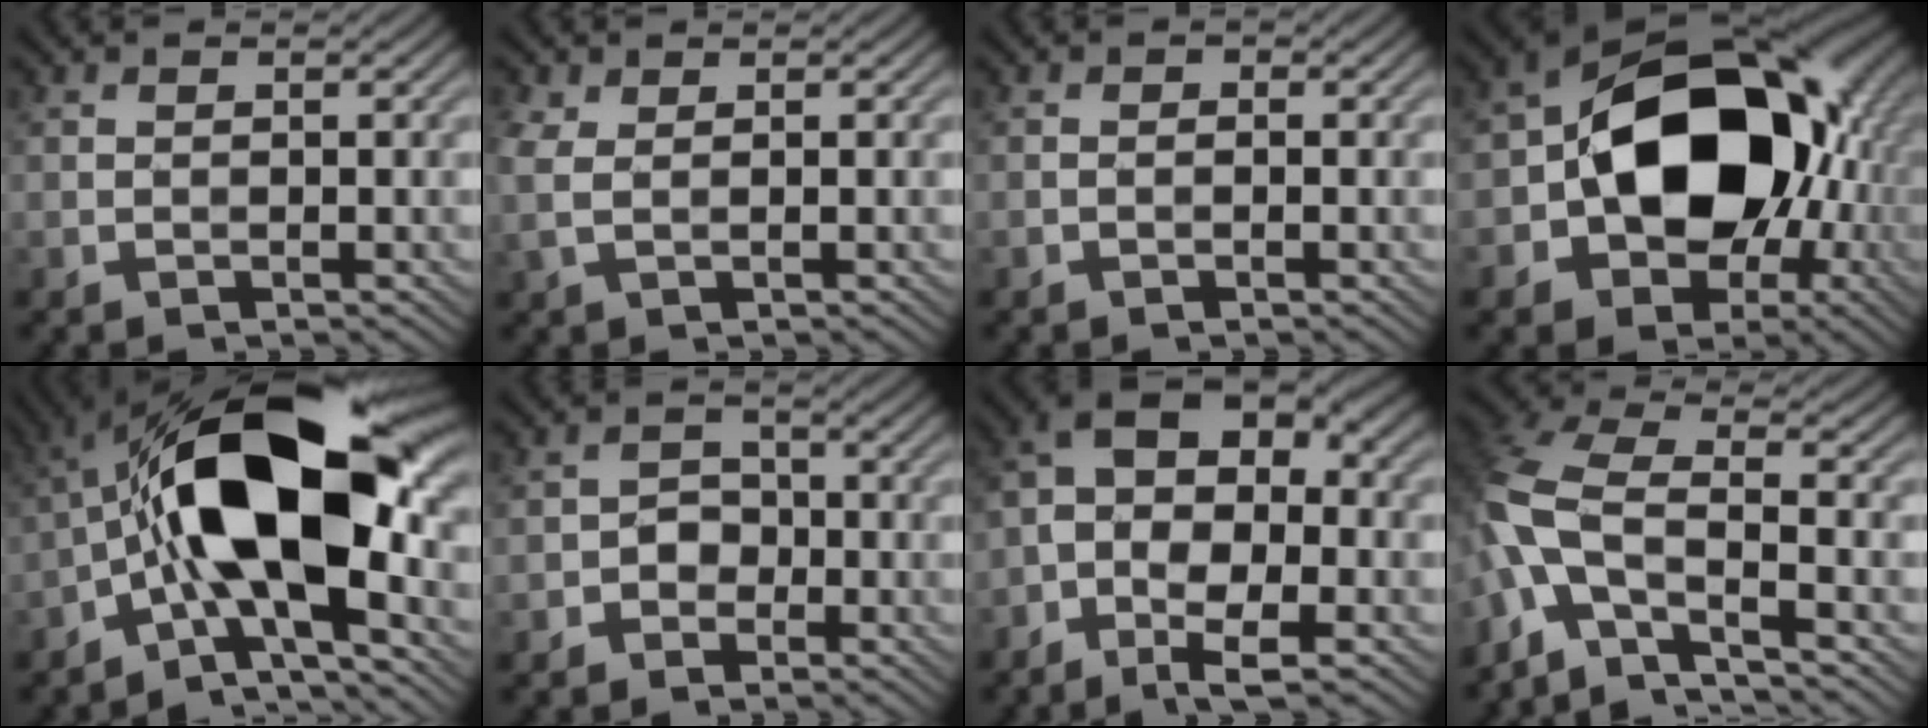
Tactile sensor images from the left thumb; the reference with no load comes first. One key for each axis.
{"total": 2.5, "fx": 0.8, "fy": 1.2, "fz": 2.1, "tx": -0.061, "ty": 0.005, "tz": 0.012}
{"total": 0.7, "fx": -0.3, "fy": 0.4, "fz": 0.4, "tx": -0.006, "ty": 0.000, "tz": -0.007}
{"total": 17.7, "fx": -1.6, "fy": 12.5, "fz": 12.4, "tx": -0.175, "ty": -0.003, "tz": -0.034}
{"total": 17.8, "fx": -1.6, "fy": 7.6, "fz": 16.0, "tx": -0.267, "ty": 0.034, "tz": -0.043}
{"total": 2.6, "fx": -1.1, "fy": 2.2, "fz": 1.0, "tx": -0.005, "ty": 0.006, "tz": -0.030}
{"total": 14.1, "fx": -2.8, "fy": 7.3, "fz": 11.7, "tx": -0.210, "ty": 0.003, "tz": -0.043}
{"total": 9.7, "fx": -4.6, "fy": 4.1, "fz": 7.5, "tx": -0.163, "ty": -0.001, "tz": -0.106}